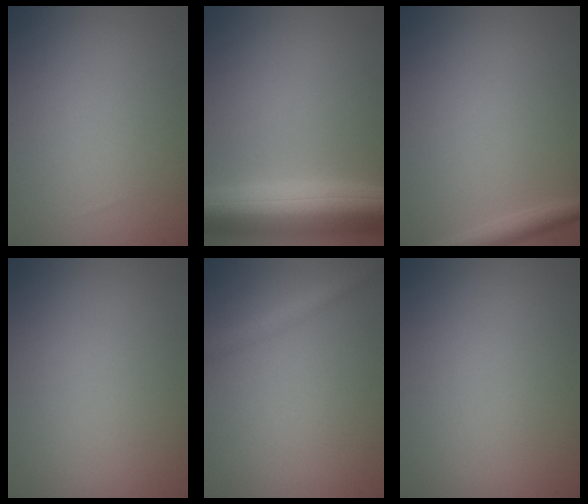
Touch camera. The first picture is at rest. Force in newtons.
{"total": 8.9, "press": 8.9, "slide": 0.4}
{"total": 1.8, "press": 1.8, "slide": 0.1}
{"total": 0.0}
{"total": 2.4, "press": 2.4, "slide": 0.1}
{"total": 0.0}